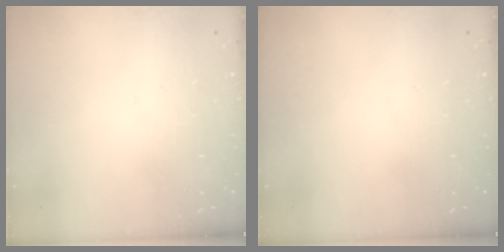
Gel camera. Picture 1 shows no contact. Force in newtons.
{"total": 0.0}